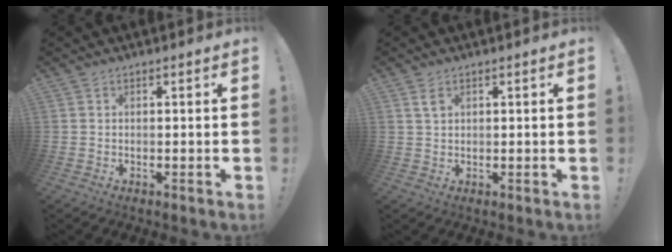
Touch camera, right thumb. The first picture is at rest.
{"total": 2.3, "force": [1.3, 1.2, 1.5], "torque": [-0.020, -0.005, 0.022]}